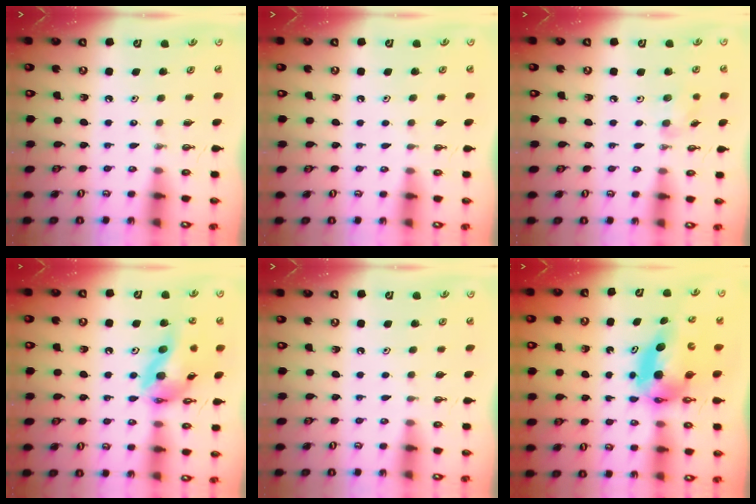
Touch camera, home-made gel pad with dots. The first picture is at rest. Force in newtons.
{"total": 0.0}
{"total": 7.0, "press": 6.8, "slide": 1.3}
{"total": 16.7, "press": 16.5, "slide": 2.6}
{"total": 0.9, "press": 0.1, "slide": 0.9}
{"total": 7.1, "press": 7.1, "slide": 0.7}